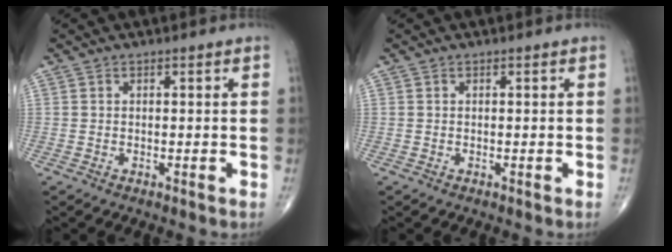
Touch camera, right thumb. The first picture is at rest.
{"total": 0.0}